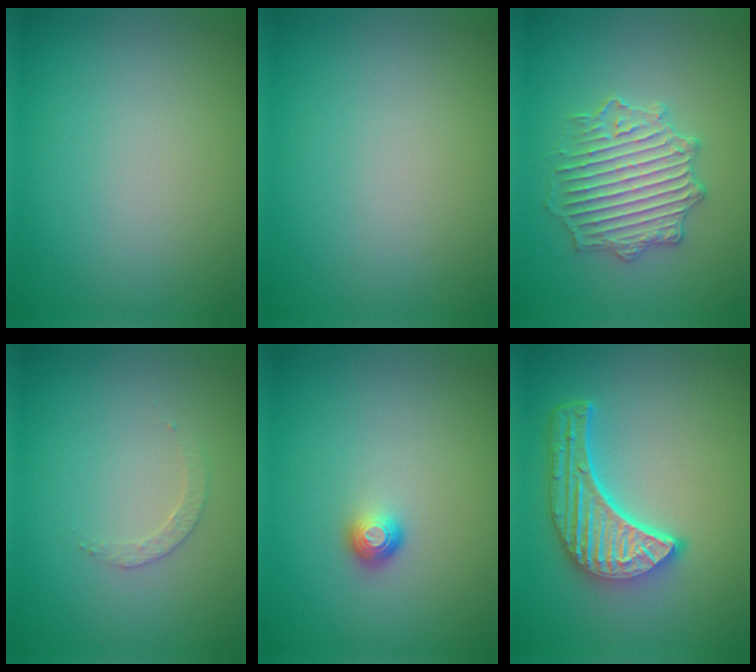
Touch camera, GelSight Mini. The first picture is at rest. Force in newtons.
{"total": 0.0}
{"total": 4.2, "press": 4.1, "slide": 1.0}
{"total": 1.2, "press": 1.2, "slide": 0.3}
{"total": 1.2, "press": 1.0, "slide": 0.6}
{"total": 6.0, "press": 4.6, "slide": 3.9}